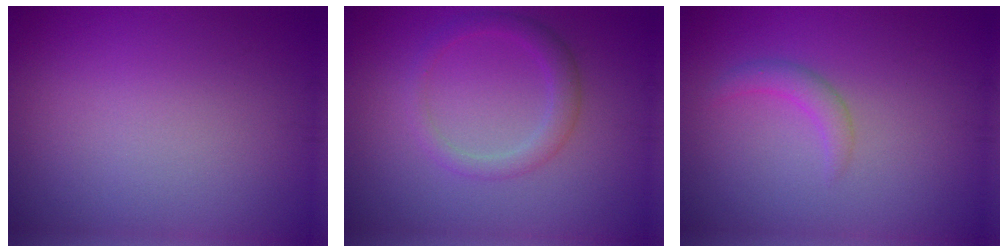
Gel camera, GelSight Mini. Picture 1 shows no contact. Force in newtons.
{"total": 2.3, "press": 2.3, "slide": 0.0}
{"total": 1.6, "press": 1.6, "slide": 0.0}